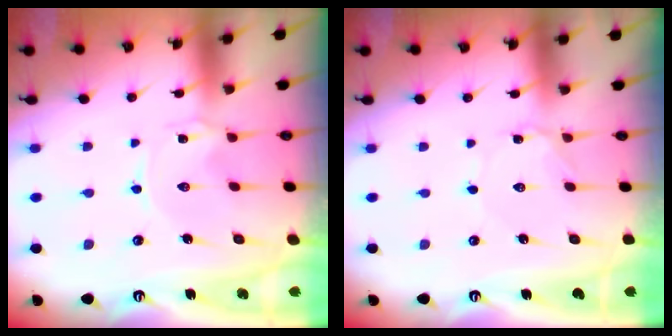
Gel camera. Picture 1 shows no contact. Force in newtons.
{"total": 1.1, "press": 1.1, "slide": 0.1}